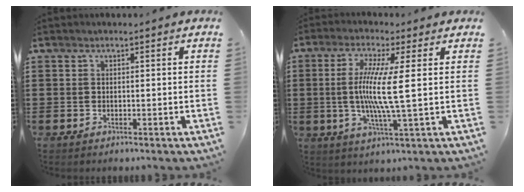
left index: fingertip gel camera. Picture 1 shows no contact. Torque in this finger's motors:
{"motor_torque": [2.08, -0.06, 0.45, 0.21]}